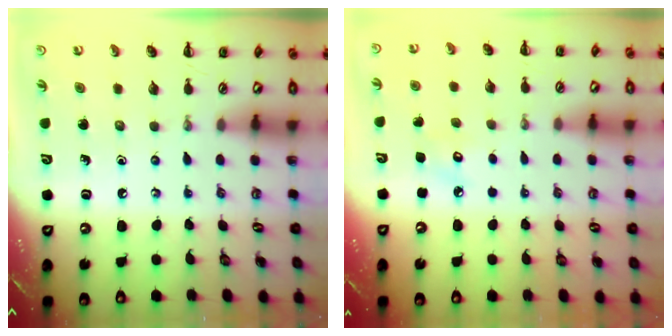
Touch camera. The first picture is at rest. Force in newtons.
{"total": 3.9, "press": 3.8, "slide": 0.9}